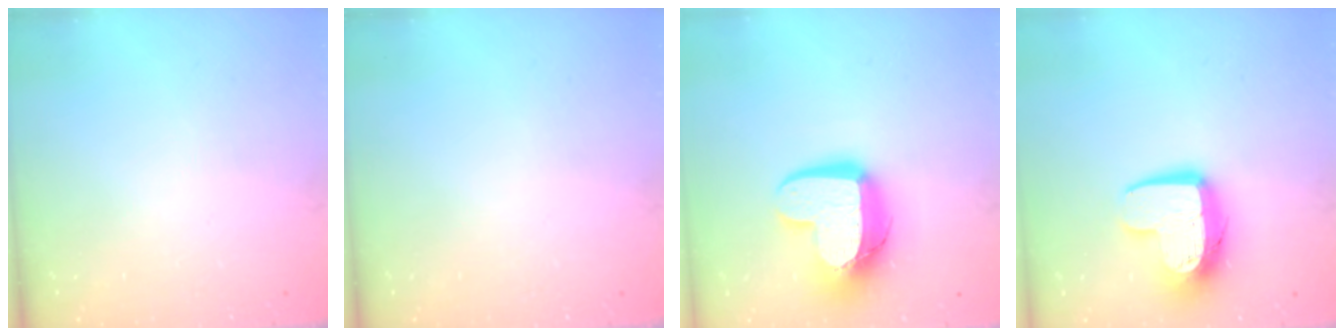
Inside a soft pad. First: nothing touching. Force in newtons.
{"total": 0.0}
{"total": 15.1, "press": 15.0, "slide": 1.4}
{"total": 12.4, "press": 12.4, "slide": 1.0}